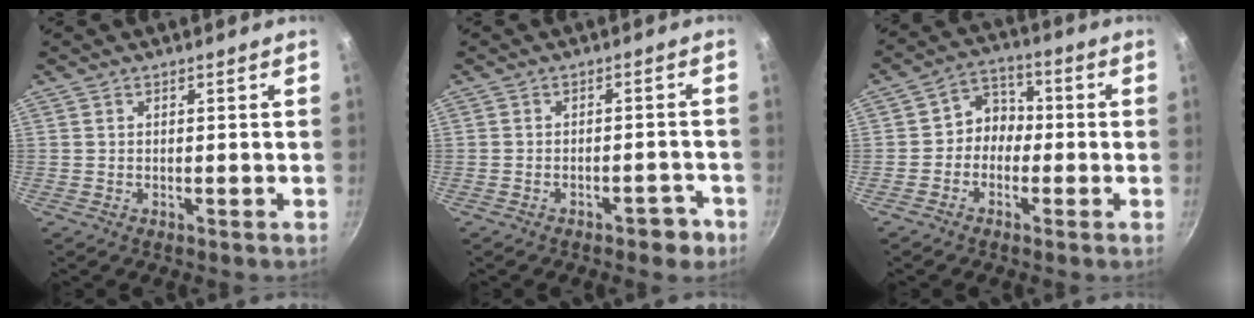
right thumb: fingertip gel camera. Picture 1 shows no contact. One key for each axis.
{"total": 4.0, "fx": -2.6, "fy": 2.0, "fz": 2.3, "tx": -0.014, "ty": 0.030, "tz": -0.019}
{"total": 6.1, "fx": -1.1, "fy": 5.3, "fz": 3.0, "tx": -0.004, "ty": 0.027, "tz": -0.033}